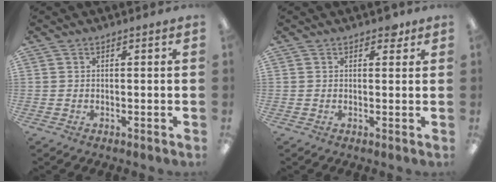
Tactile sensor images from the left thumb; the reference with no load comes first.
{"total": 2.3, "force": [1.5, 1.3, 1.3], "torque": [-0.003, -0.006, 0.021]}